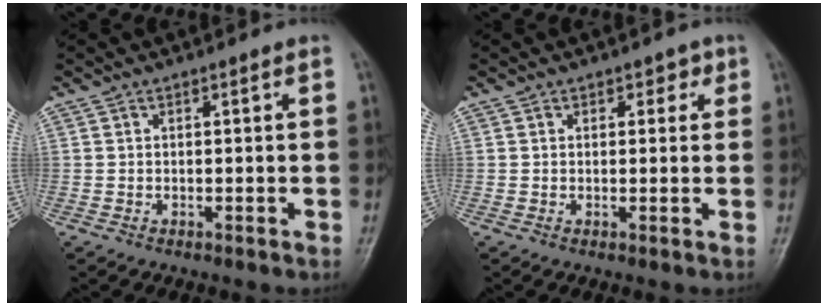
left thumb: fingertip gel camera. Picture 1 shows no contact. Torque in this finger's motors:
{"motor_torque": [-0.20, 0.05, 0.00, -0.01, 0.05]}